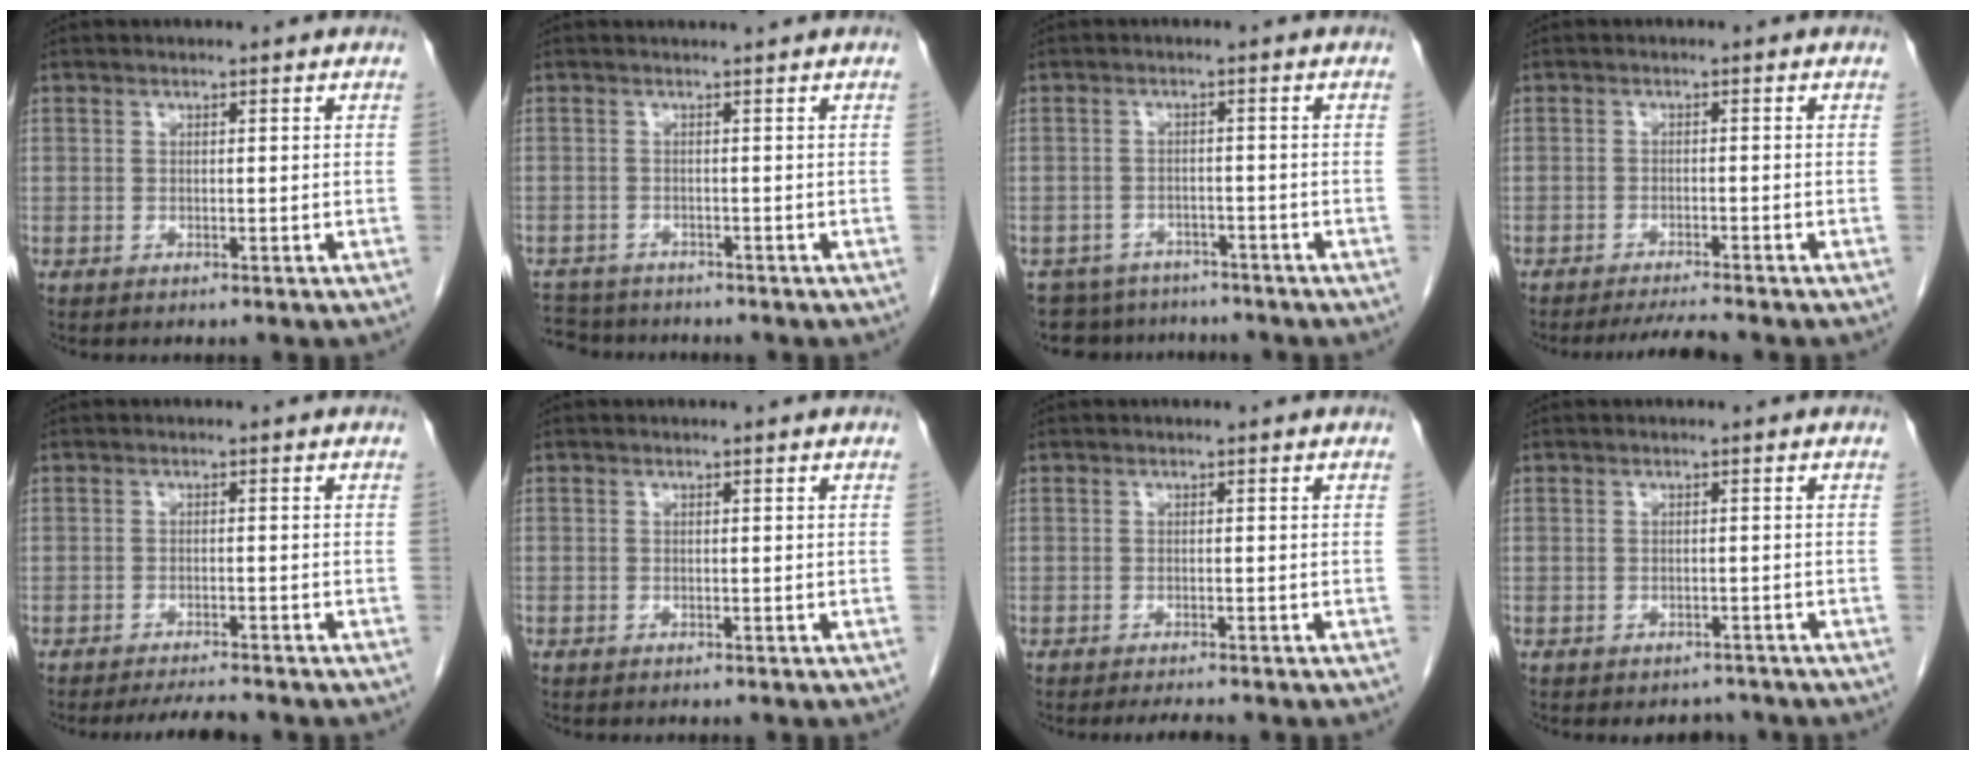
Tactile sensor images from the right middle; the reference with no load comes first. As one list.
[{"total": 4.8, "force": [-3.8, 1.9, 2.4], "torque": [-0.041, 0.023, -0.052]}, {"total": 8.2, "force": [-7.4, 3.7, 0.5], "torque": [-0.009, 0.009, -0.093]}, {"total": 3.6, "force": [-3.3, -0.7, 1.1], "torque": [-0.020, -0.015, -0.055]}, {"total": 3.8, "force": [-3.6, 0.0, 1.3], "torque": [-0.021, -0.013, -0.058]}, {"total": 0.0}, {"total": 2.3, "force": [-2.1, 0.2, 1.0], "torque": [-0.015, -0.006, -0.029]}, {"total": 2.4, "force": [-2.1, 1.2, 0.2], "torque": [-0.003, 0.002, -0.028]}]